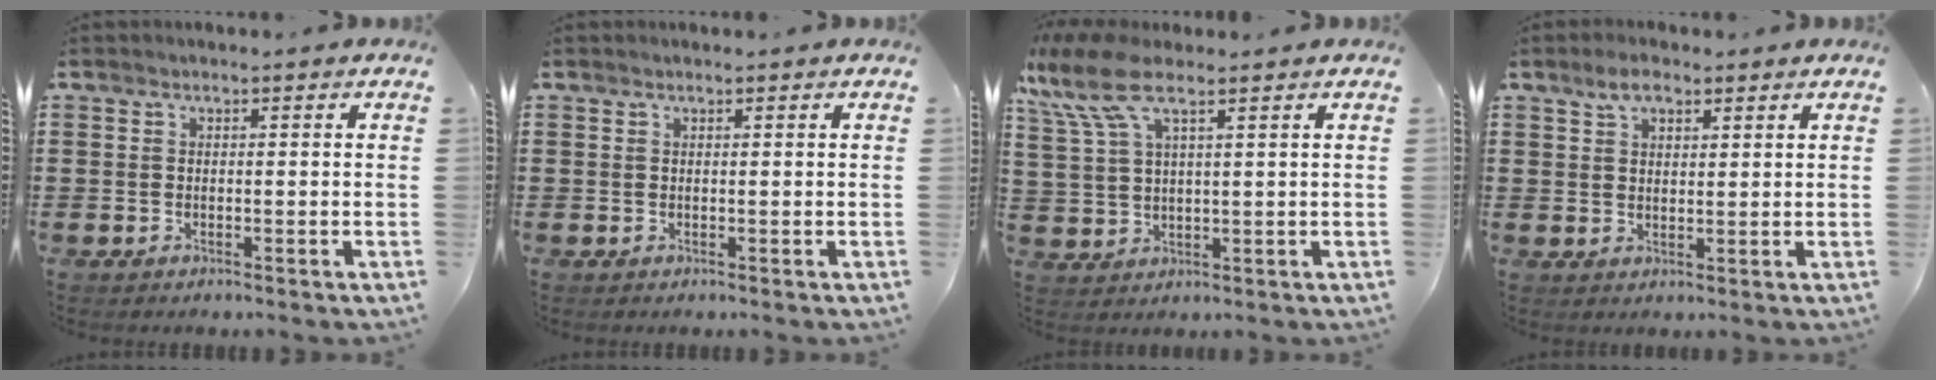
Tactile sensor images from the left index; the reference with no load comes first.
{"total": 0.0}
{"total": 8.8, "force": [5.3, 3.2, 6.3], "torque": [-0.156, -0.012, 0.093]}
{"total": 3.8, "force": [2.6, 1.8, 2.1], "torque": [-0.040, 0.003, 0.044]}